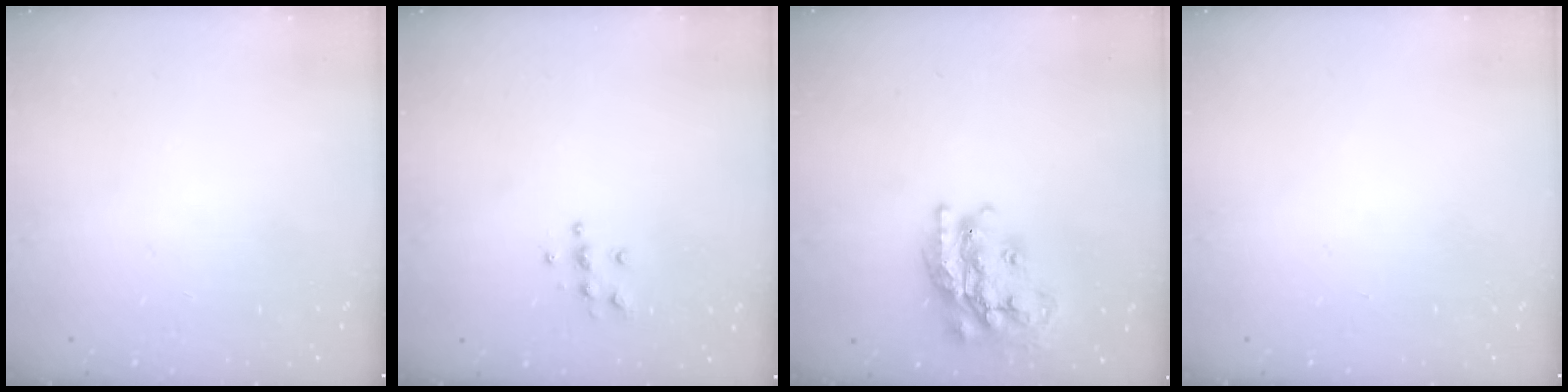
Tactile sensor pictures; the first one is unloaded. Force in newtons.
{"total": 6.2, "press": 6.1, "slide": 0.6}
{"total": 22.6, "press": 22.5, "slide": 1.7}
{"total": 0.0}